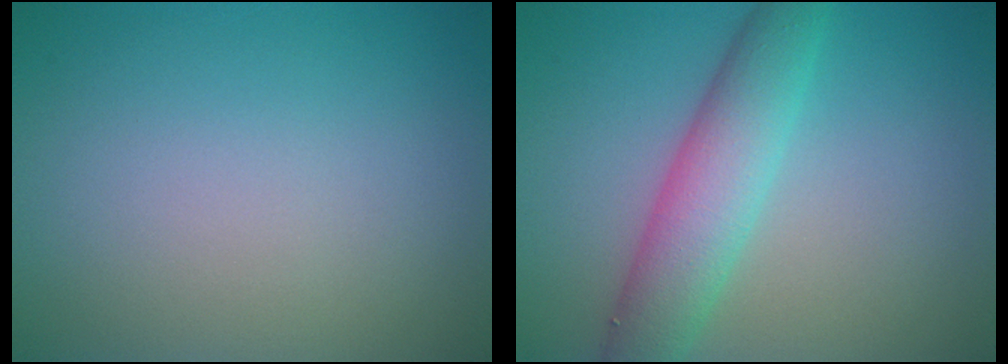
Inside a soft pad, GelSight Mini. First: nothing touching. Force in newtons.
{"total": 5.3, "press": 5.3, "slide": 0.2}